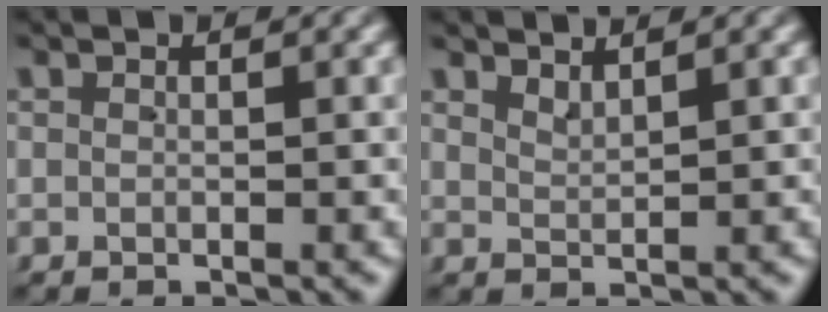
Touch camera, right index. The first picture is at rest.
{"total": 2.0, "force": [1.9, -0.3, 0.1], "torque": [-0.003, -0.002, 0.039]}